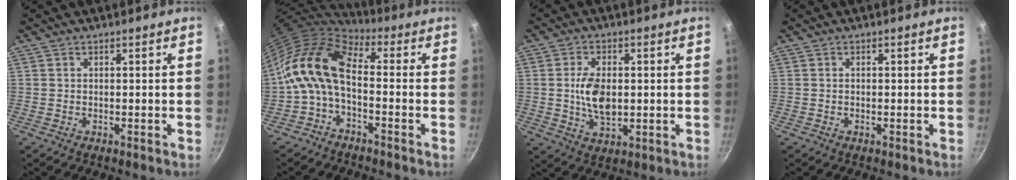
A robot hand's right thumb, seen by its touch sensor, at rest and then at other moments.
{"total": 13.3, "force": [-1.7, 7.1, 11.1], "torque": [-0.210, 0.057, -0.051]}
{"total": 8.2, "force": [0.2, 4.7, 6.7], "torque": [-0.116, -0.005, 0.009]}
{"total": 0.0}